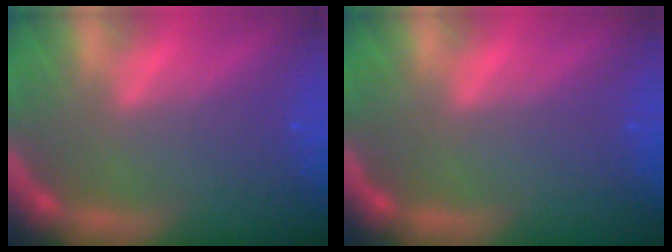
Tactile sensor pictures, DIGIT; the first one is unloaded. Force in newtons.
{"total": 0.0}